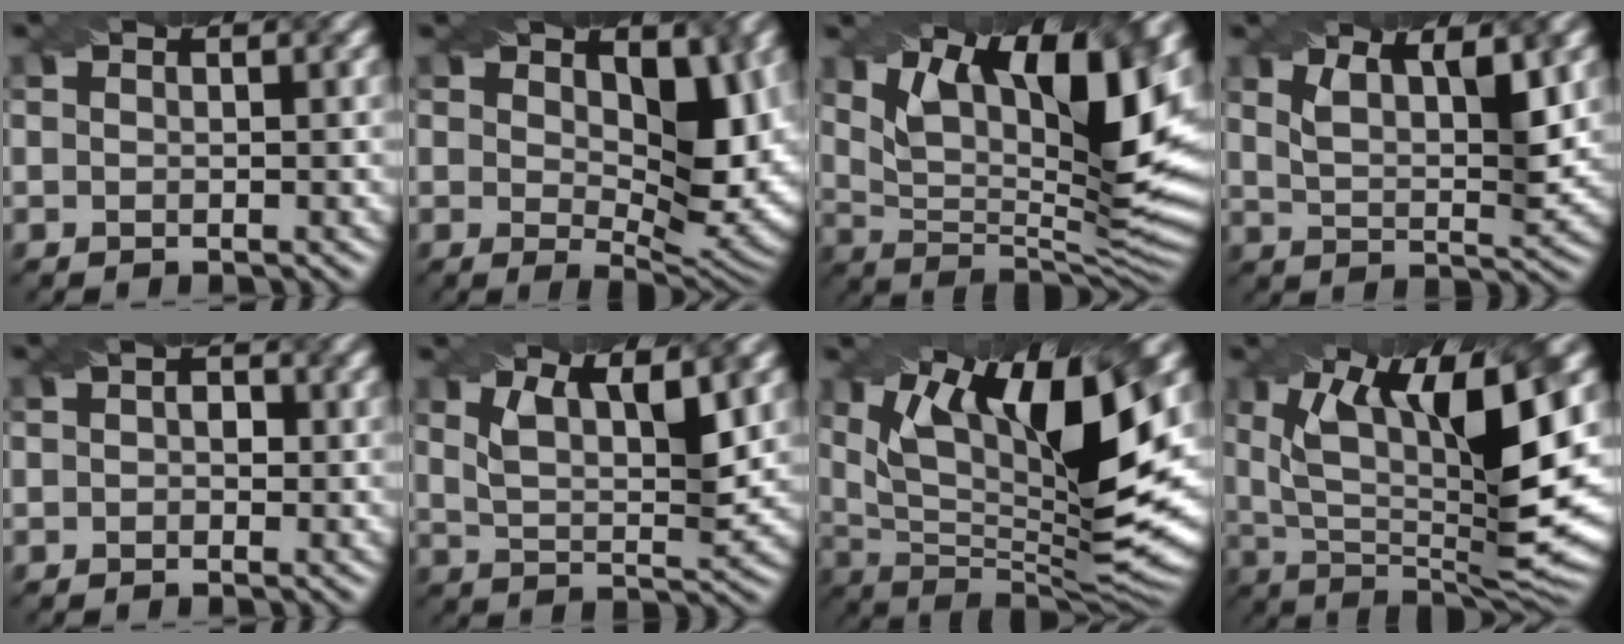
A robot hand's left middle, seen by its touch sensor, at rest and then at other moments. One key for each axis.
{"total": 8.2, "fx": 2.0, "fy": 4.4, "fz": 6.7, "tx": -0.106, "ty": -0.019, "tz": 0.038}
{"total": 15.5, "fx": 6.9, "fy": 5.5, "fz": 12.8, "tx": -0.196, "ty": 0.007, "tz": 0.115}
{"total": 5.6, "fx": 3.2, "fy": 1.8, "fz": 4.3, "tx": -0.075, "ty": 0.000, "tz": 0.051}
{"total": 1.4, "fx": 0.2, "fy": 1.0, "fz": 1.0, "tx": -0.012, "ty": 0.000, "tz": -0.003}
{"total": 5.9, "fx": 3.2, "fy": 1.9, "fz": 4.6, "tx": -0.087, "ty": -0.001, "tz": 0.053}
{"total": 15.4, "fx": 5.7, "fy": 4.7, "fz": 13.5, "tx": -0.242, "ty": -0.003, "tz": 0.105}
{"total": 13.8, "fx": 4.2, "fy": 4.3, "fz": 12.4, "tx": -0.211, "ty": -0.007, "tz": 0.076}